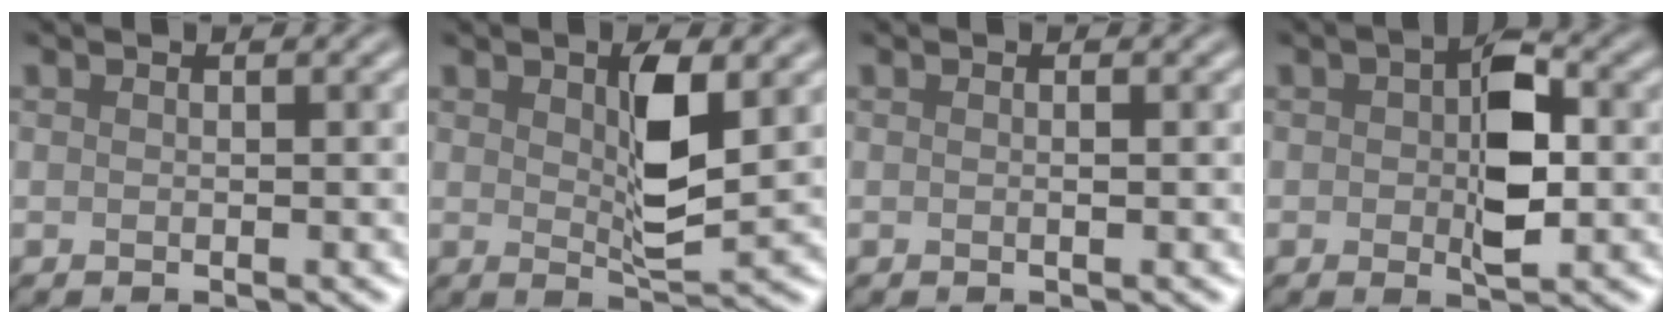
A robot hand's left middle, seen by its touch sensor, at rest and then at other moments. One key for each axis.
{"total": 4.5, "fx": 1.1, "fy": 1.5, "fz": 4.1, "tx": -0.073, "ty": -0.004, "tz": 0.021}
{"total": 0.6, "fx": 0.0, "fy": 0.1, "fz": 0.6, "tx": -0.011, "ty": 0.001, "tz": 0.000}
{"total": 5.6, "fx": 0.1, "fy": 2.8, "fz": 4.9, "tx": -0.073, "ty": 0.002, "tz": 0.001}